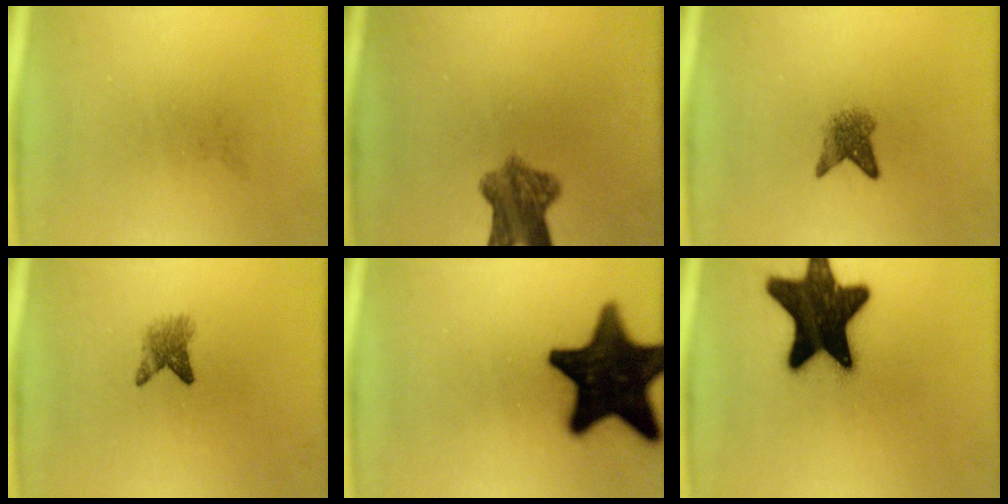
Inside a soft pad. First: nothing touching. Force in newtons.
{"total": 6.8}
{"total": 3.1}
{"total": 2.7}
{"total": 19.1}
{"total": 20.2}